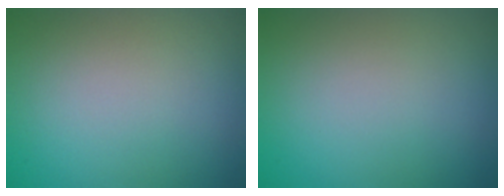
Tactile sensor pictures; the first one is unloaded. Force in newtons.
{"total": 0.0}